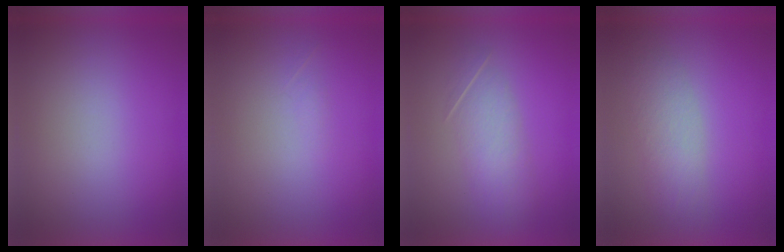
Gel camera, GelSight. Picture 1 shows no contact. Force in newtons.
{"total": 1.0}
{"total": 3.4}
{"total": 3.4}